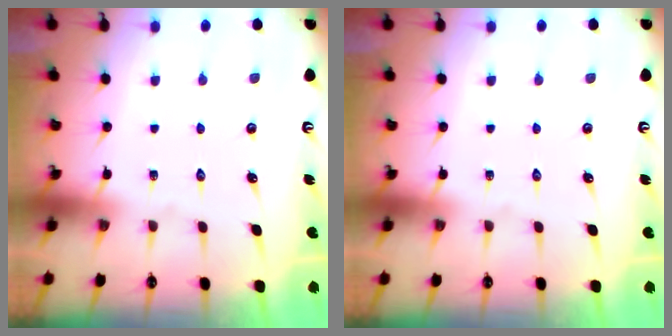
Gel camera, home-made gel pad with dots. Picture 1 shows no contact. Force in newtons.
{"total": 0.0}